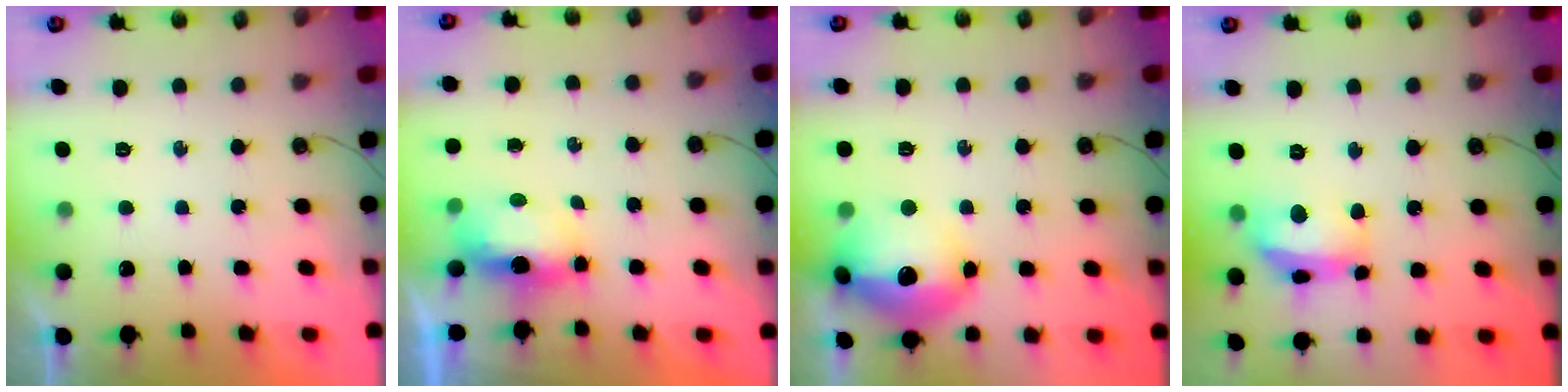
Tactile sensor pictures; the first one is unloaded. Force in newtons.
{"total": 9.9, "press": 6.8, "slide": 7.2}
{"total": 18.5, "press": 18.4, "slide": 1.5}
{"total": 14.0, "press": 13.9, "slide": 1.5}